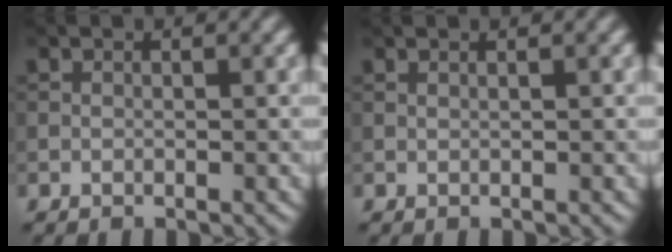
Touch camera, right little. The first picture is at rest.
{"total": 0.6, "force": [0.5, 0.2, 0.3], "torque": [-0.004, -0.001, 0.002]}